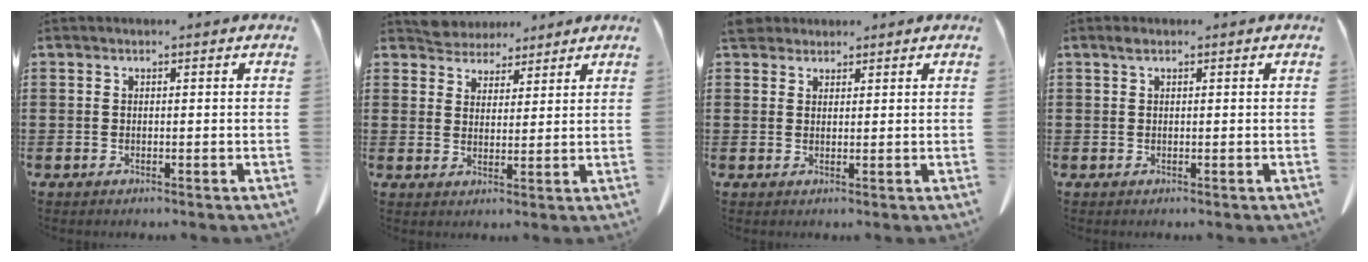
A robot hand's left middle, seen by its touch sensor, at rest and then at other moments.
{"total": 4.4, "force": [4.2, 1.5, -0.2], "torque": [-0.013, -0.012, 0.081]}
{"total": 2.9, "force": [2.6, 1.2, 0.9], "torque": [-0.026, 0.002, 0.050]}
{"total": 0.6, "force": [0.3, 0.2, 0.4], "torque": [-0.011, 0.001, 0.007]}